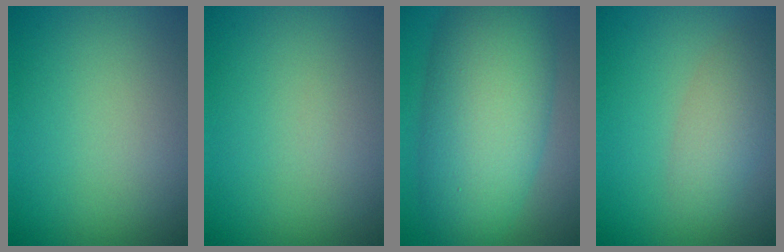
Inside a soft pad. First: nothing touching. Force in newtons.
{"total": 0.0}
{"total": 11.3, "press": 11.3, "slide": 0.2}
{"total": 2.8, "press": 2.8, "slide": 0.2}